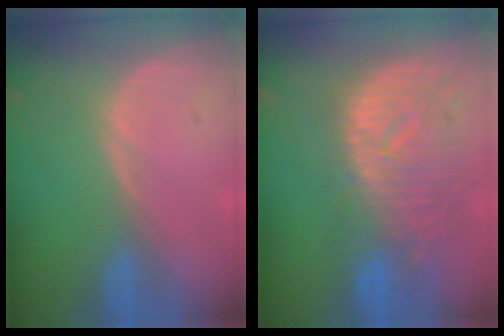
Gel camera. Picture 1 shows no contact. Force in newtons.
{"total": 10.7, "press": 9.4, "slide": 4.9}